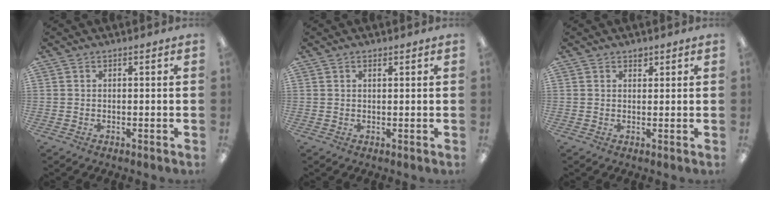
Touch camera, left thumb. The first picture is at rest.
{"total": 0.9, "force": [0.6, 0.3, 0.5], "torque": [-0.003, -0.003, 0.010]}
{"total": 1.5, "force": [1.2, 0.8, 0.4], "torque": [0.000, -0.002, 0.020]}